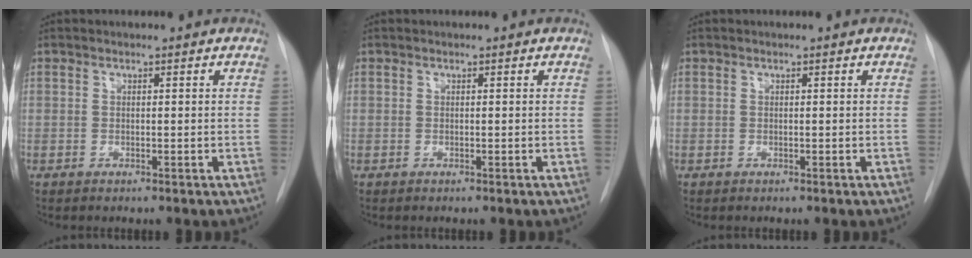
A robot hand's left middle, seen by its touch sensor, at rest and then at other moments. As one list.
[{"total": 0.0}, {"total": 0.0}]